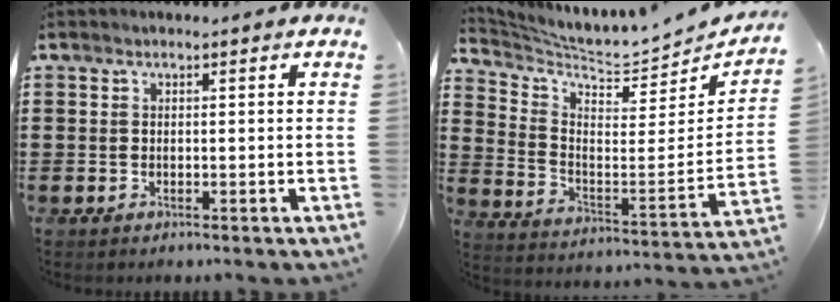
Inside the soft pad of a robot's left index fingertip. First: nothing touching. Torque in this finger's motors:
{"motor_torque": [1.26, -0.88, 0.05, 0.01]}